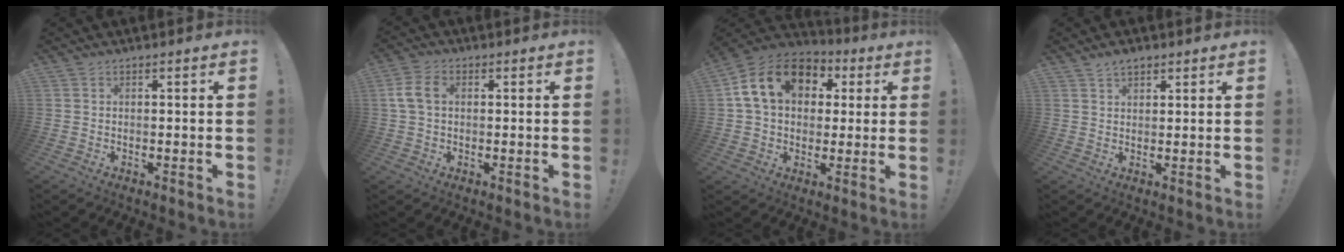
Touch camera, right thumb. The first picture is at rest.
{"total": 7.1, "force": [1.1, 4.8, 5.1], "torque": [-0.101, 0.011, 0.023]}
{"total": 17.0, "force": [5.3, 12.3, 10.5], "torque": [-0.169, 0.002, 0.098]}
{"total": 3.2, "force": [2.4, 1.8, 1.3], "torque": [-0.020, -0.010, 0.043]}